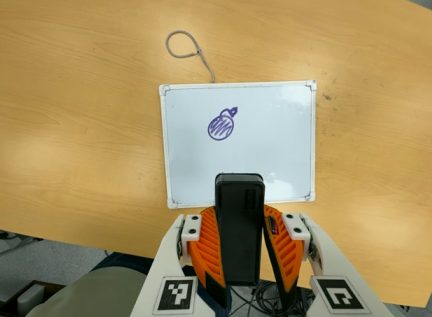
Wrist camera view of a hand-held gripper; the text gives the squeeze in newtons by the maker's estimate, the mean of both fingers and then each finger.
{"total": 9.8, "left": 8.1, "right": 11.5}